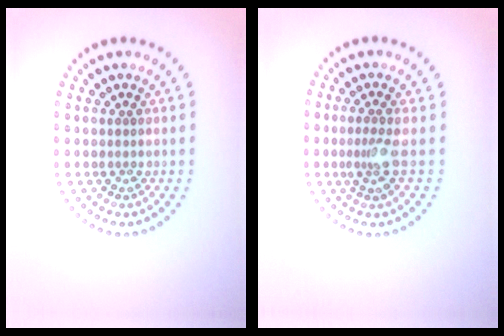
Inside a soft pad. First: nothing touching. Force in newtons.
{"total": 2.0, "press": 1.5, "slide": 1.3}